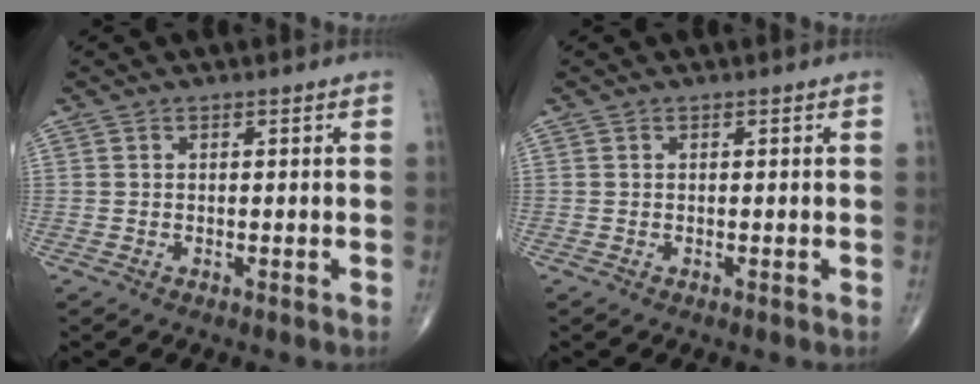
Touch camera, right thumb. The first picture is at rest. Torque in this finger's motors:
{"motor_torque": [0.02, 0.02, 0.00, 0.00, 0.00]}